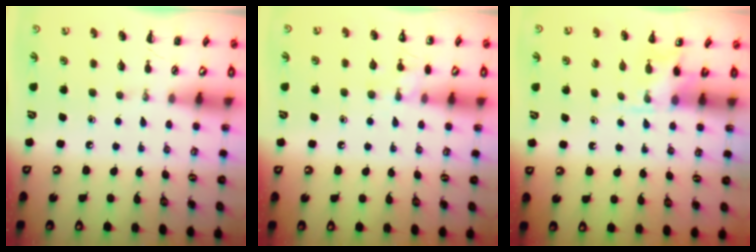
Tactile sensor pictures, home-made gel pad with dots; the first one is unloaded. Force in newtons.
{"total": 8.7, "press": 8.5, "slide": 1.8}
{"total": 5.1, "press": 4.9, "slide": 1.5}